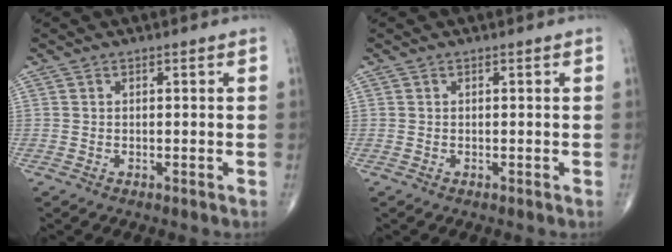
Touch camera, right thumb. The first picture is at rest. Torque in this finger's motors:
{"motor_torque": [0.05, -0.26, 0.23, -0.05, -0.03]}